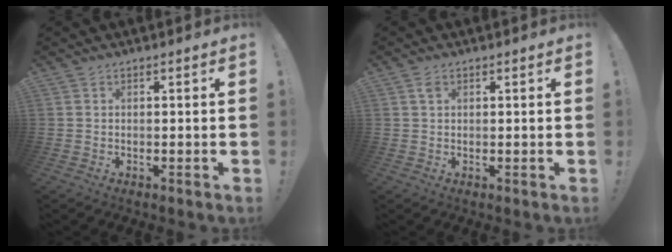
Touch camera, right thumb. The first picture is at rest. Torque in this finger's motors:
{"motor_torque": [0.26, 0.56, 0.23, 0.00, 0.09]}